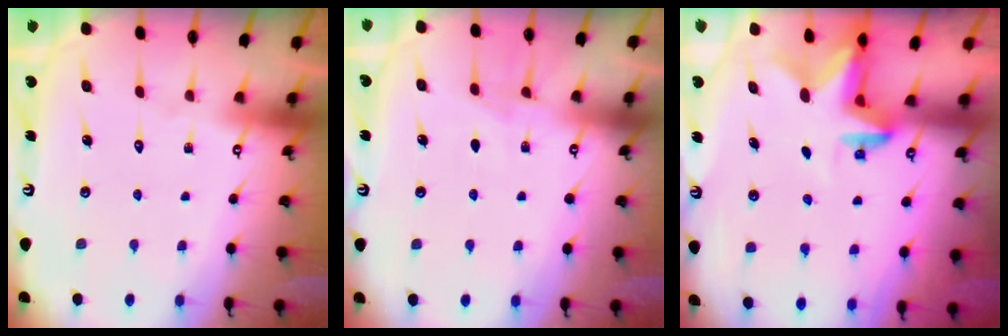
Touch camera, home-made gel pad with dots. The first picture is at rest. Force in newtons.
{"total": 4.9, "press": 4.9, "slide": 0.4}
{"total": 2.5, "press": 2.5, "slide": 0.5}